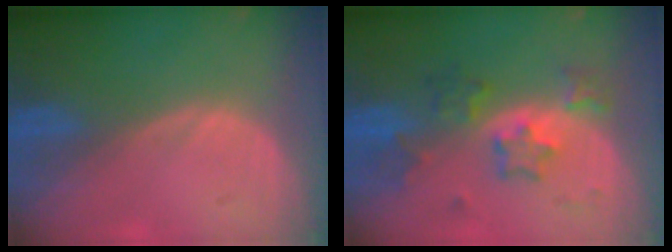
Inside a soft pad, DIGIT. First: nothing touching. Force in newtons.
{"total": 6.2, "press": 5.9, "slide": 1.7}